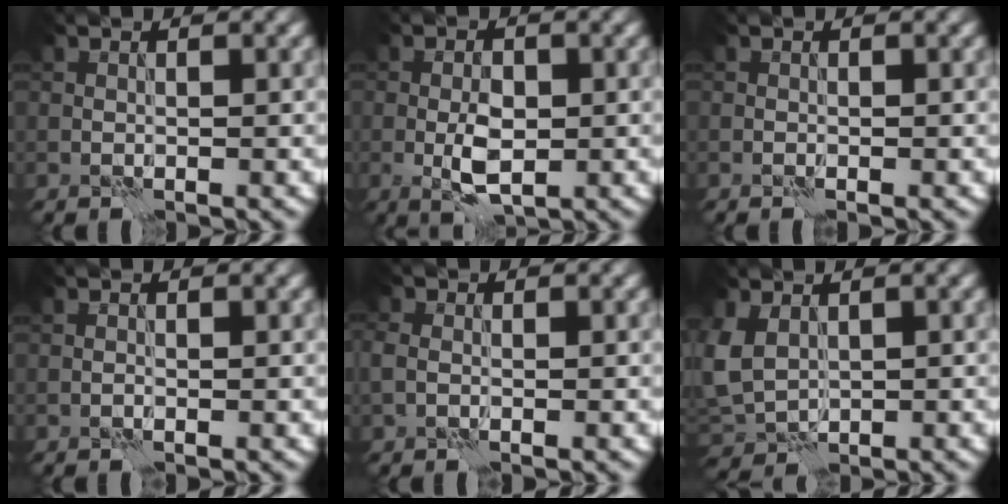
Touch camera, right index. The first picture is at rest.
{"total": 3.7, "force": [-0.7, 1.8, 3.1], "torque": [-0.059, -0.002, -0.013]}
{"total": 0.0}
{"total": 0.0}
{"total": 1.5, "force": [-0.1, 1.2, 0.8], "torque": [-0.019, 0.004, -0.005]}
{"total": 3.8, "force": [0.8, 2.9, 2.3], "torque": [-0.068, 0.000, 0.016]}